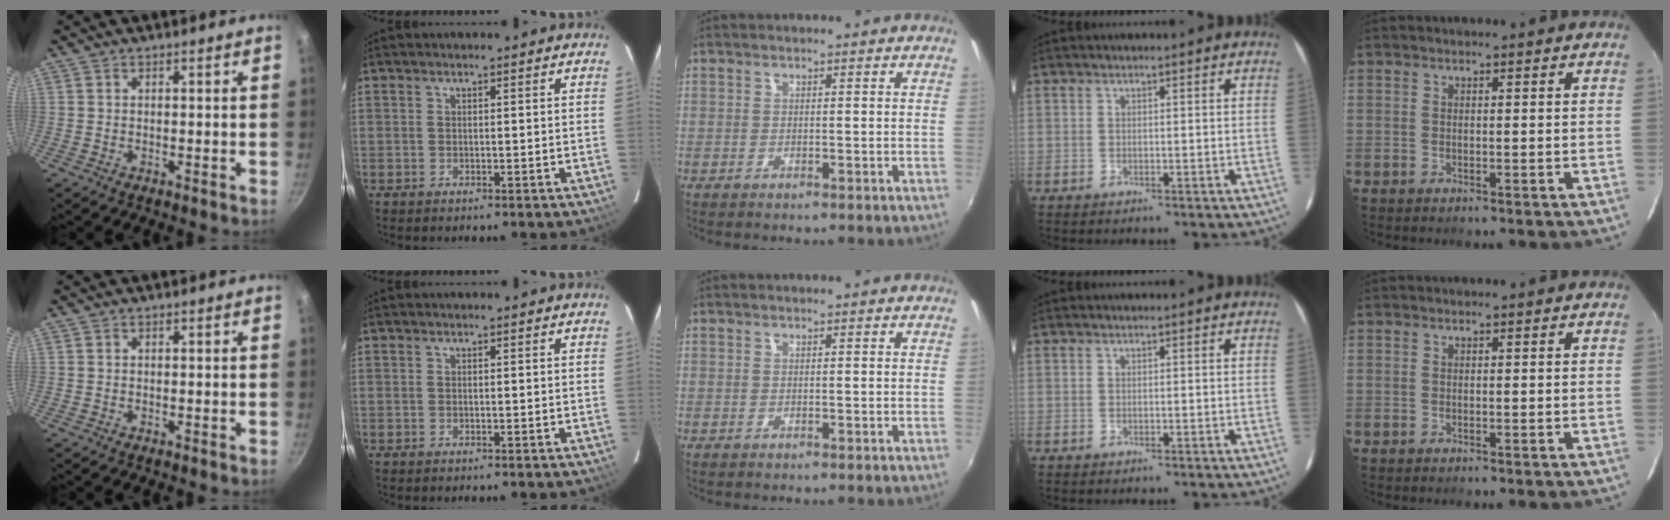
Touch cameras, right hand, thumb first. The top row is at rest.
{}